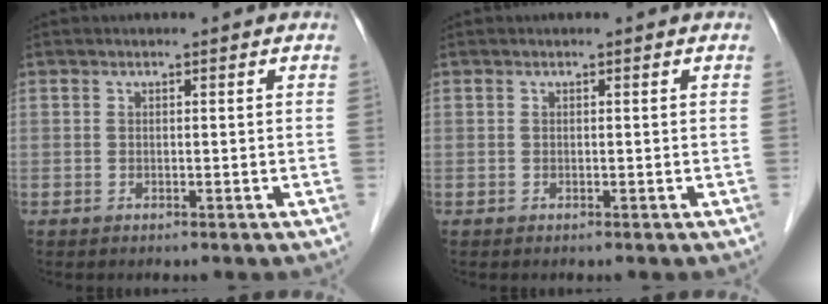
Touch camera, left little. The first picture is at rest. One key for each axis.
{"total": 0.0}